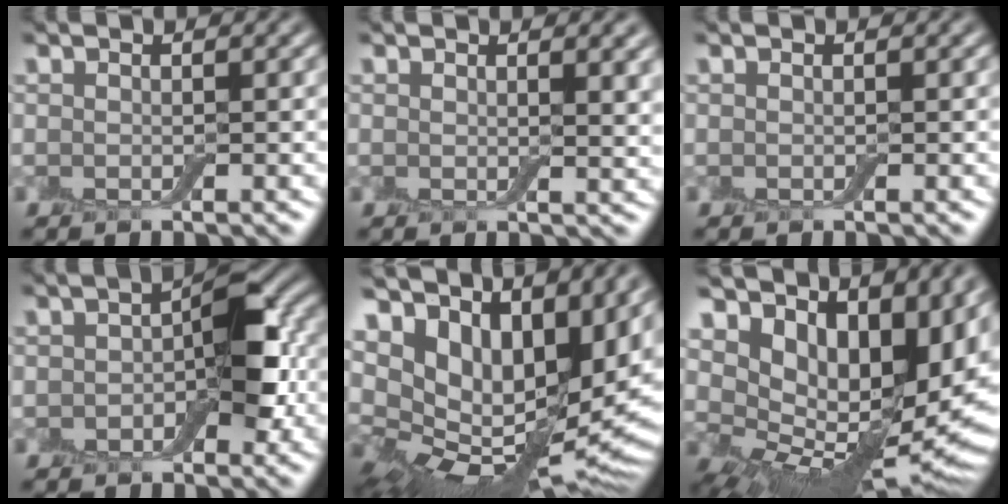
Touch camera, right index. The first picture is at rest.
{"total": 2.2, "force": [0.7, 0.9, 1.9], "torque": [-0.026, -0.003, 0.013]}
{"total": 0.0}
{"total": 5.6, "force": [-0.5, 3.1, 4.6], "torque": [-0.059, 0.010, -0.015]}
{"total": 13.3, "force": [3.7, 7.7, 10.3], "torque": [-0.166, -0.016, 0.099]}
{"total": 12.4, "force": [5.1, 6.6, 9.3], "torque": [-0.141, -0.007, 0.103]}